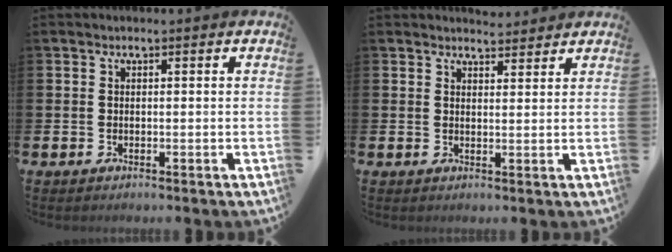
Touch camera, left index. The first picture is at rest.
{"total": 3.2, "force": [3.2, 0.5, -0.2], "torque": [0.006, -0.020, 0.057]}